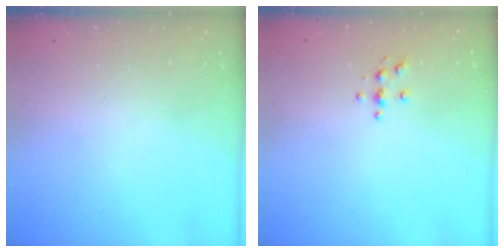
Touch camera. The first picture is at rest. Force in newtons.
{"total": 3.9, "press": 3.8, "slide": 0.5}